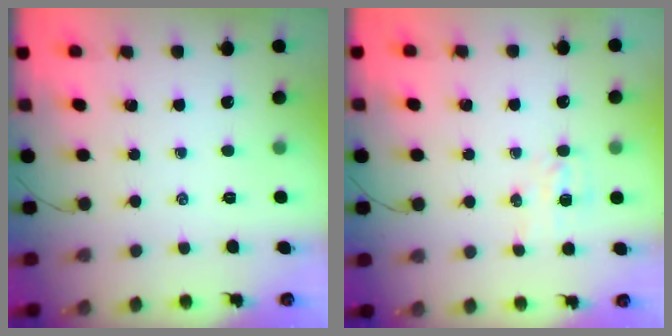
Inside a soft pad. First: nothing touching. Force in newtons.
{"total": 4.2, "press": 4.0, "slide": 1.2}